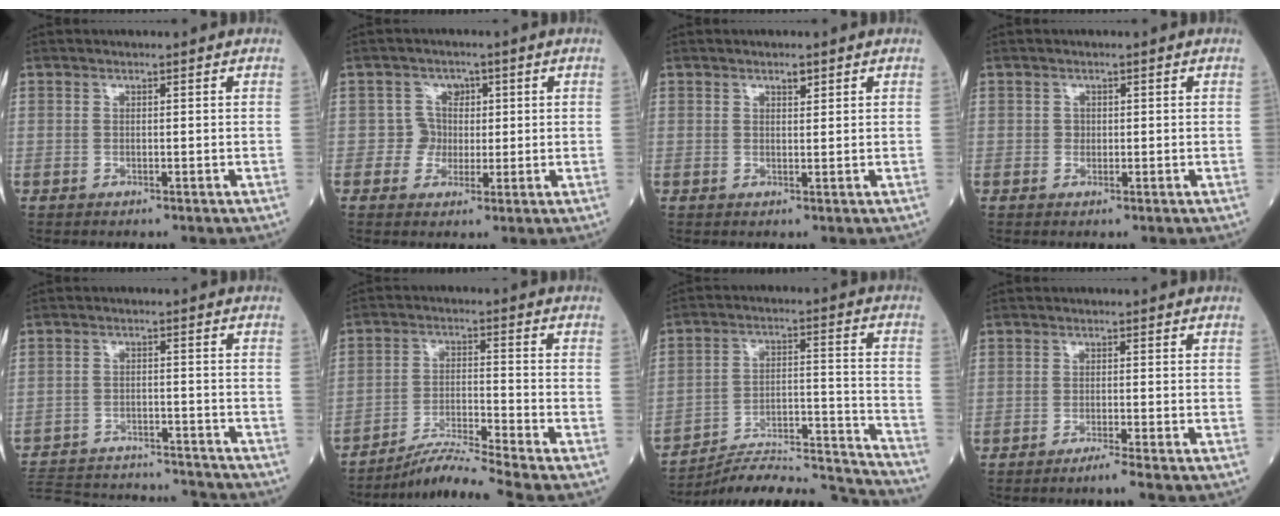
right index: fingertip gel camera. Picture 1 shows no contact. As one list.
[{"total": 3.5, "force": [0.3, 3.5, 0.0], "torque": [0.009, 0.010, 0.001]}, {"total": 1.3, "force": [0.9, 0.4, 0.8], "torque": [-0.016, -0.002, 0.015]}, {"total": 0.8, "force": [0.0, 0.7, 0.2], "torque": [0.000, 0.002, 0.000]}, {"total": 21.0, "force": [-19.8, 3.2, 6.1], "torque": [-0.145, -0.017, -0.280]}, {"total": 7.6, "force": [-6.8, -2.4, 2.6], "torque": [-0.055, -0.017, -0.123]}, {"total": 19.8, "force": [-19.5, -0.6, 3.4], "torque": [-0.047, 0.028, -0.291]}, {"total": 2.3, "force": [-1.8, -0.8, 1.3], "torque": [-0.023, 0.001, -0.031]}]